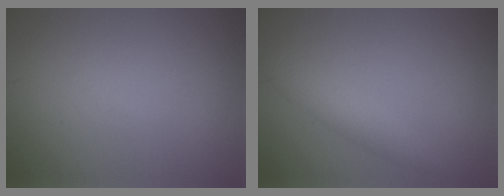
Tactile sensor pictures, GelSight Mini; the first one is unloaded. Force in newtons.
{"total": 2.2, "press": 2.2, "slide": 0.1}